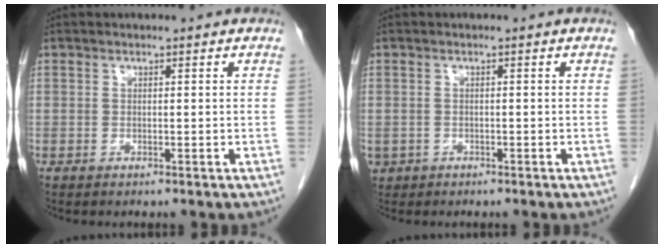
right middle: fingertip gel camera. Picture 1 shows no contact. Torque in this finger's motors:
{"motor_torque": [0.93, -0.86, 0.50, 0.07]}